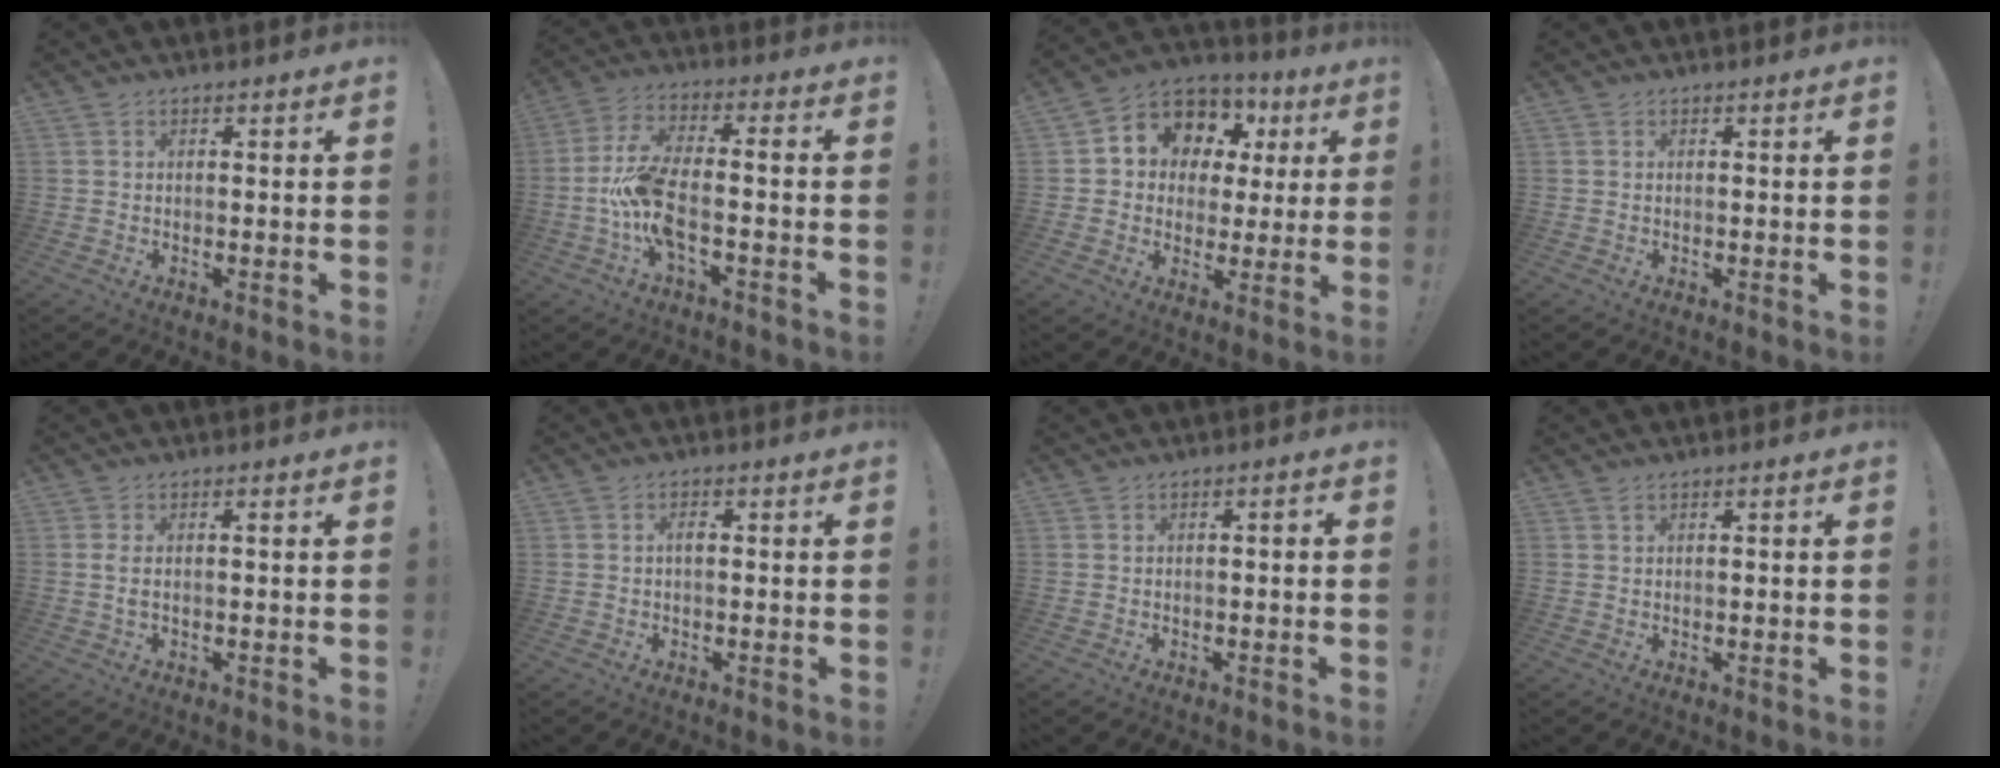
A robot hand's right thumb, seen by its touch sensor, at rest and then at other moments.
{"total": 12.0, "force": [-3.9, 3.7, 10.7], "torque": [-0.226, 0.002, -0.071]}
{"total": 9.4, "force": [3.7, 7.9, 3.4], "torque": [-0.051, -0.034, 0.075]}
{"total": 0.0}
{"total": 1.9, "force": [0.1, 0.1, 1.9], "torque": [-0.043, 0.002, 0.001]}
{"total": 1.4, "force": [-0.4, 0.5, 1.3], "torque": [-0.023, 0.006, -0.012]}
{"total": 1.3, "force": [-1.0, 0.1, 0.8], "torque": [-0.020, 0.005, -0.016]}
{"total": 0.9, "force": [0.5, -0.1, 0.8], "torque": [-0.014, -0.002, 0.007]}